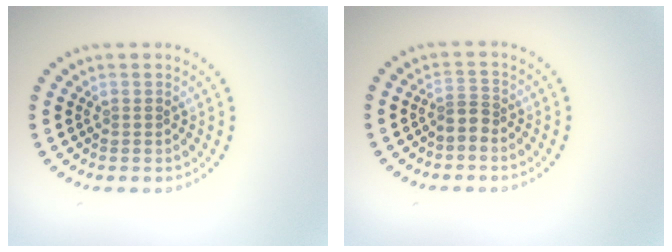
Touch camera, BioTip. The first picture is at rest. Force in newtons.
{"total": 1.5, "press": 1.0, "slide": 1.1}